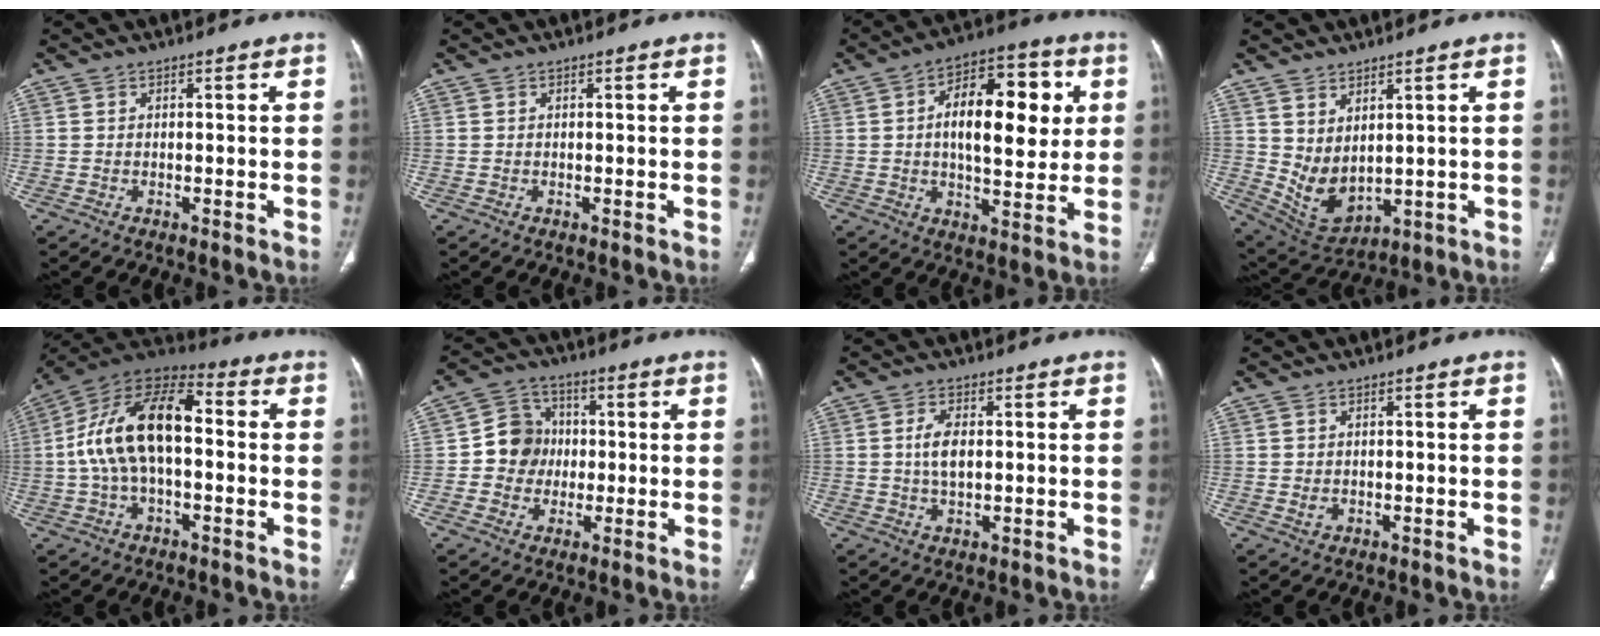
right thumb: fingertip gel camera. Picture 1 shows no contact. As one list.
[{"total": 0.0}, {"total": 17.0, "force": [2.9, 8.5, 14.4], "torque": [-0.180, 0.012, 0.039]}, {"total": 7.6, "force": [2.0, 4.5, 5.8], "torque": [-0.095, -0.024, 0.067]}, {"total": 17.5, "force": [0.2, 9.1, 14.9], "torque": [-0.271, 0.045, -0.006]}, {"total": 8.3, "force": [-0.3, 7.8, 3.0], "torque": [-0.011, 0.018, -0.015]}, {"total": 4.4, "force": [0.3, 2.2, 3.8], "torque": [-0.075, -0.001, 0.007]}, {"total": 1.1, "force": [-0.1, 0.9, 0.6], "torque": [-0.013, 0.000, 0.002]}]